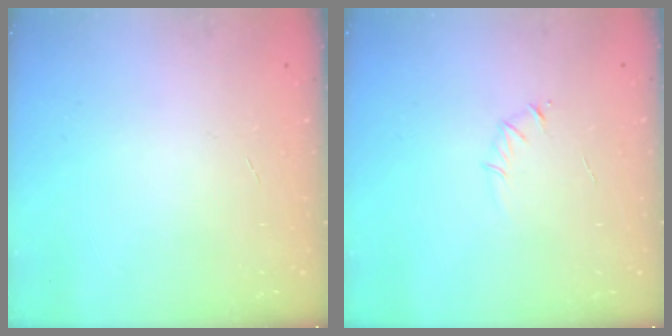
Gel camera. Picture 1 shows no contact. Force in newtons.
{"total": 2.7, "press": 2.6, "slide": 0.8}